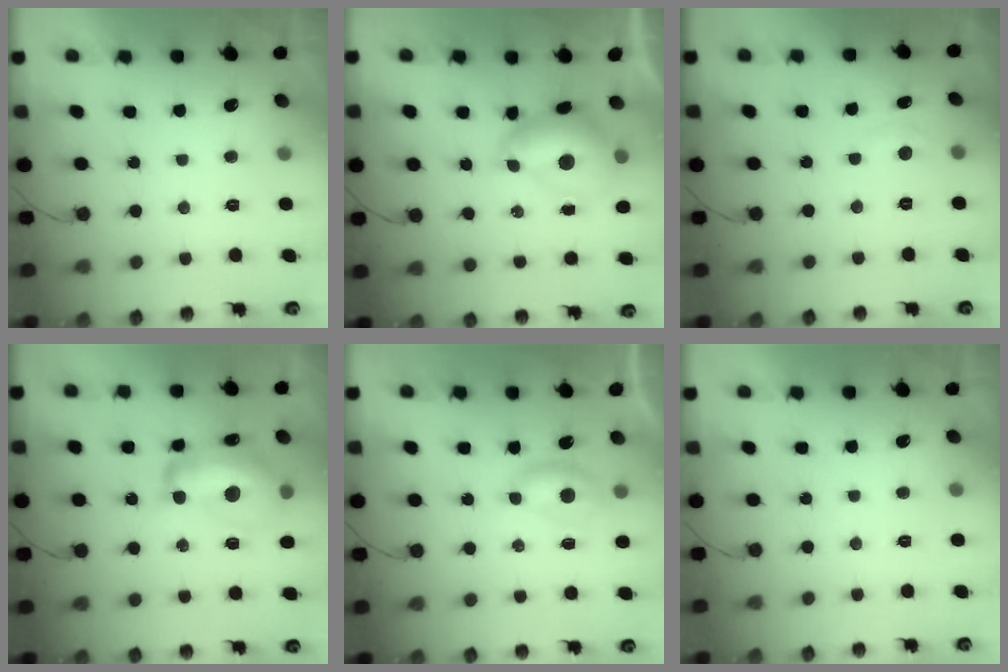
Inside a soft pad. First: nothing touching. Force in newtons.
{"total": 7.6, "press": 7.5, "slide": 0.8}
{"total": 2.3, "press": 2.3, "slide": 0.3}
{"total": 15.0, "press": 14.9, "slide": 1.1}
{"total": 4.0, "press": 4.0, "slide": 0.5}
{"total": 0.0}